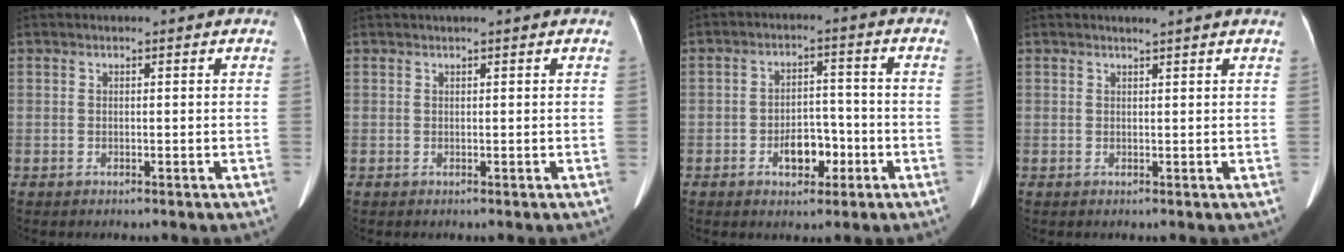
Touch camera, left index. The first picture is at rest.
{"total": 2.1, "force": [1.7, -0.3, 1.1], "torque": [-0.011, 0.026, 0.025]}
{"total": 5.6, "force": [-2.6, 3.2, 3.9], "torque": [-0.064, 0.012, -0.041]}
{"total": 1.9, "force": [1.7, -0.4, 0.8], "torque": [-0.011, 0.005, 0.024]}